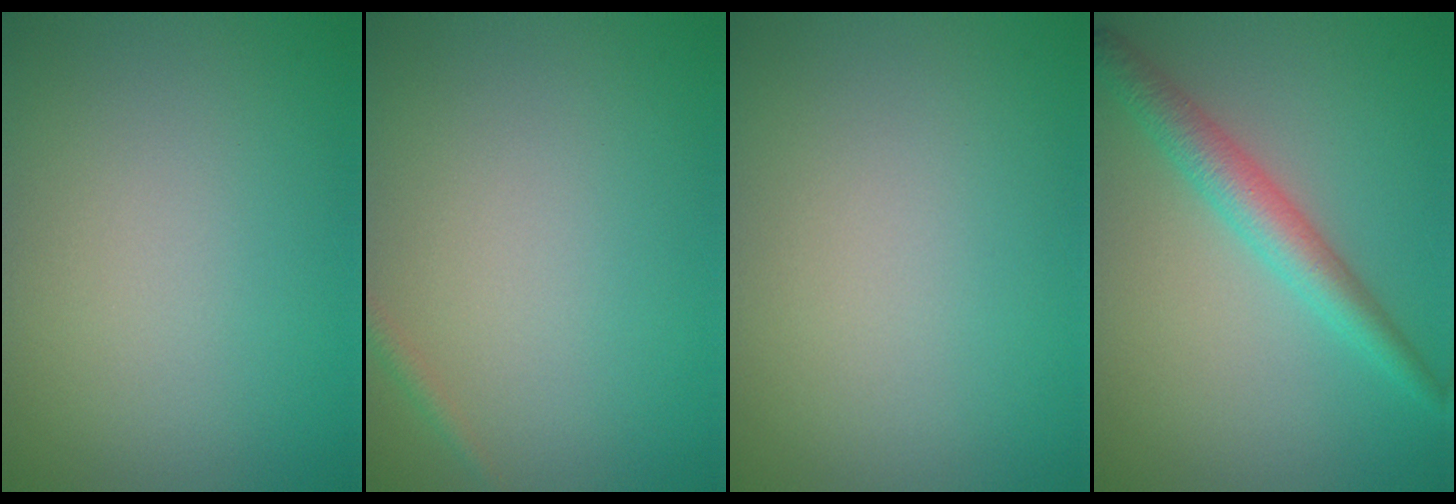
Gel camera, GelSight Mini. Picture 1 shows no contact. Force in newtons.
{"total": 0.7, "press": 0.7, "slide": 0.0}
{"total": 0.0}
{"total": 3.6, "press": 3.6, "slide": 0.1}